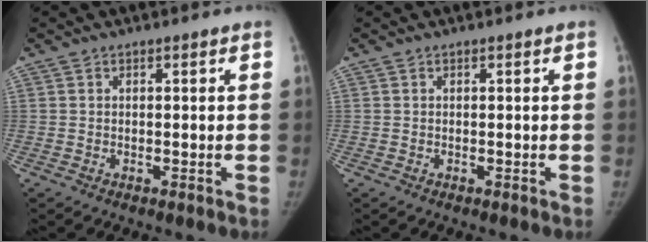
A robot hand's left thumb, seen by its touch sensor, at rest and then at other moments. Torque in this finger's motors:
{"motor_torque": [-0.02, 0.01, 0.13, -0.11, 0.00]}